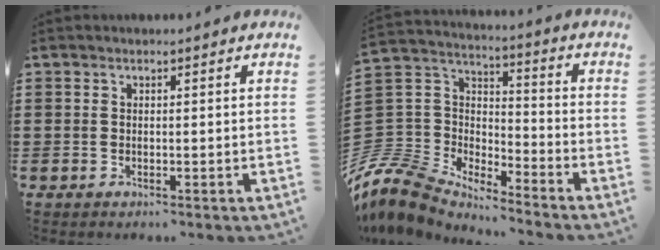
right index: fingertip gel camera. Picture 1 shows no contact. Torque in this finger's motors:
{"motor_torque": [-1.00, 1.08, -1.05, -0.21]}